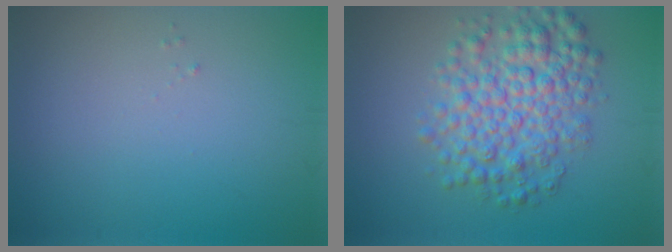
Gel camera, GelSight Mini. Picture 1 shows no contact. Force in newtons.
{"total": 6.5, "press": 6.5, "slide": 0.1}